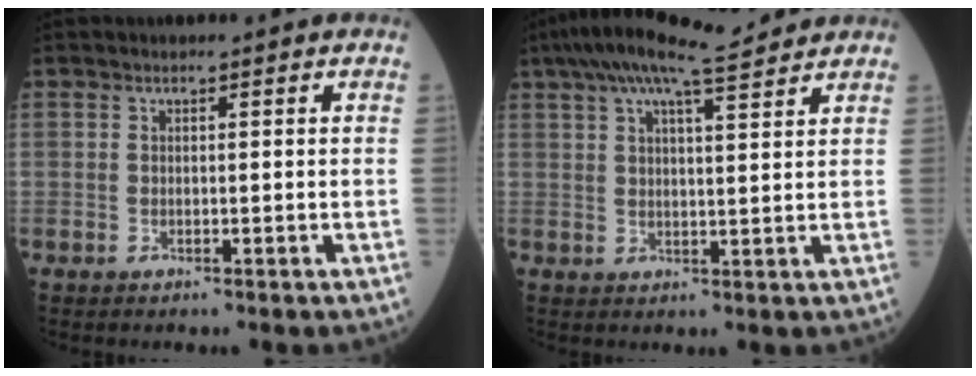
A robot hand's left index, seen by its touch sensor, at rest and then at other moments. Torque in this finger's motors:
{"motor_torque": [1.07, -1.07, 0.45, 0.12]}